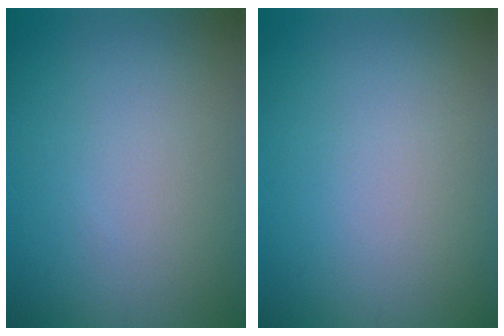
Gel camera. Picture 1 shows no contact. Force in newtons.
{"total": 0.0}